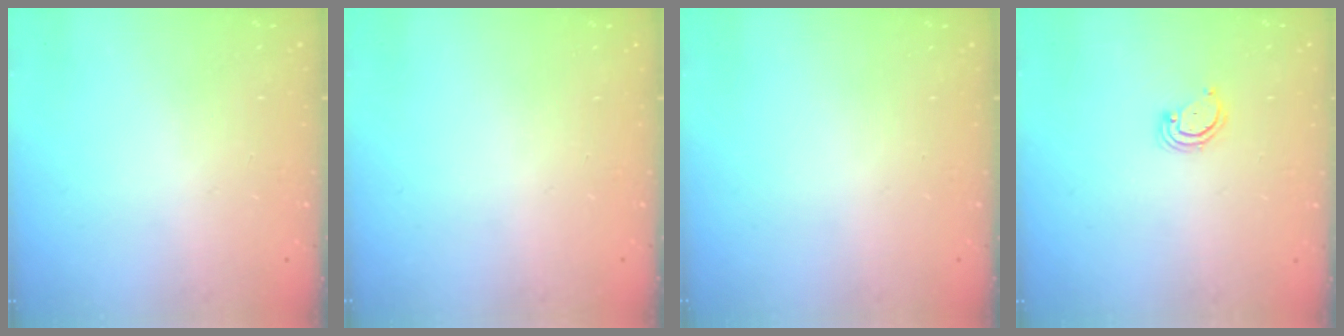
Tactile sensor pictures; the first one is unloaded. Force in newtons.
{"total": 0.0}
{"total": 0.0}
{"total": 2.9, "press": 2.9, "slide": 0.2}